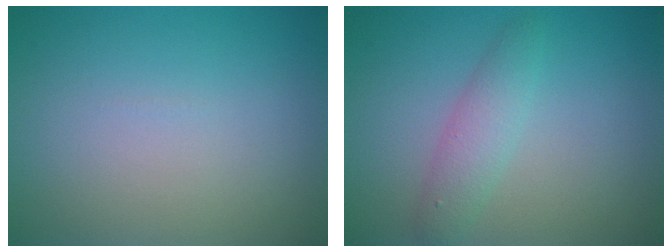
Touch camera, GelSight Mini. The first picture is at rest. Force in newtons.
{"total": 2.4, "press": 2.4, "slide": 0.1}